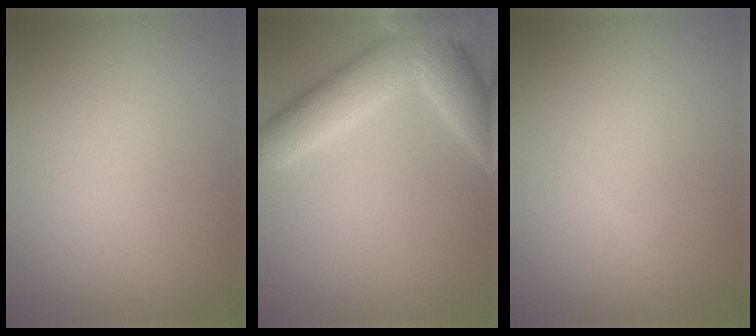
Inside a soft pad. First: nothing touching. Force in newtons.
{"total": 8.0, "press": 8.0, "slide": 0.5}
{"total": 0.7, "press": 0.7, "slide": 0.0}